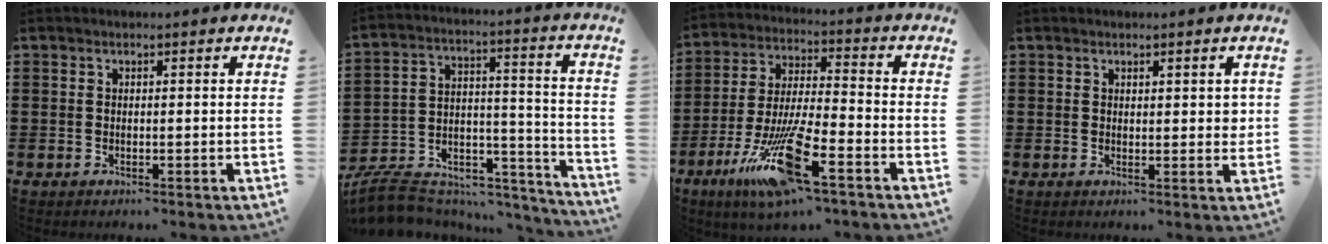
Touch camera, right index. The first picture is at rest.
{"total": 7.4, "force": [-6.7, 2.7, 1.9], "torque": [-0.043, 0.002, -0.130]}
{"total": 13.8, "force": [-8.5, 1.7, 10.8], "torque": [-0.221, 0.000, -0.155]}
{"total": 1.7, "force": [0.8, 1.0, 1.1], "torque": [-0.005, -0.001, 0.012]}